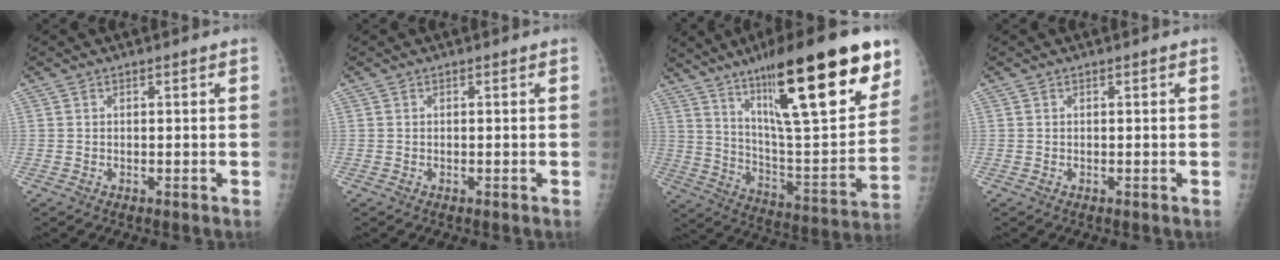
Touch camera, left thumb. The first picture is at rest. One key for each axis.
{"total": 0.0}
{"total": 29.7, "fx": 16.4, "fy": 6.9, "fz": 23.7, "tx": -0.339, "ty": -0.049, "tz": 0.267}
{"total": 0.0}